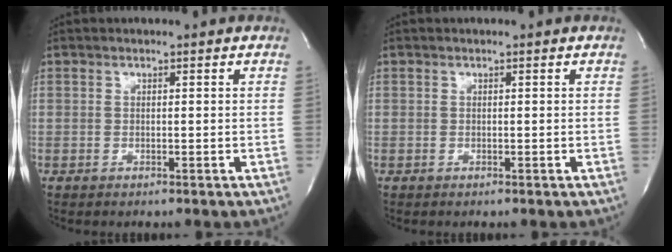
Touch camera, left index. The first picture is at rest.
{"total": 0.0}